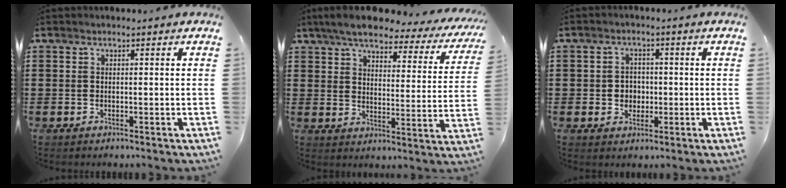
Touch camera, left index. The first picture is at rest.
{"total": 6.6, "force": [5.7, 1.3, 3.2], "torque": [-0.080, -0.029, 0.094]}
{"total": 3.1, "force": [-0.3, 2.8, 1.3], "torque": [-0.035, 0.006, -0.011]}